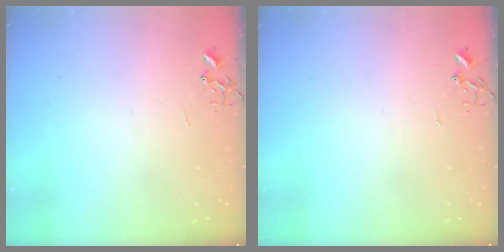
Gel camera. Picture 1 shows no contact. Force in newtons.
{"total": 0.0}